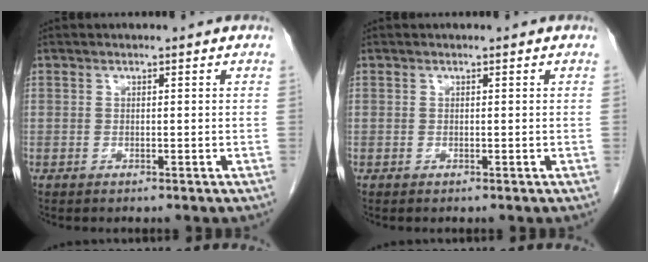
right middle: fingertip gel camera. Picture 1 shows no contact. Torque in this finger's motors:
{"motor_torque": [0.15, -0.30, 0.02, 0.01]}